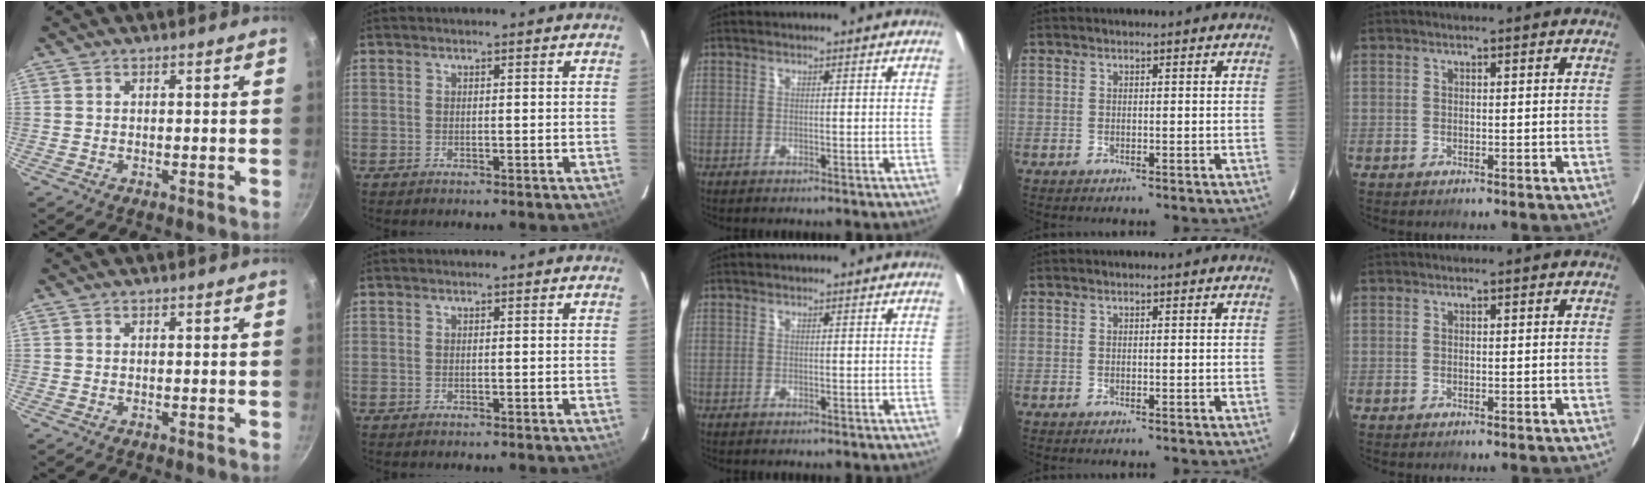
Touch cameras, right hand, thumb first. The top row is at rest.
{}